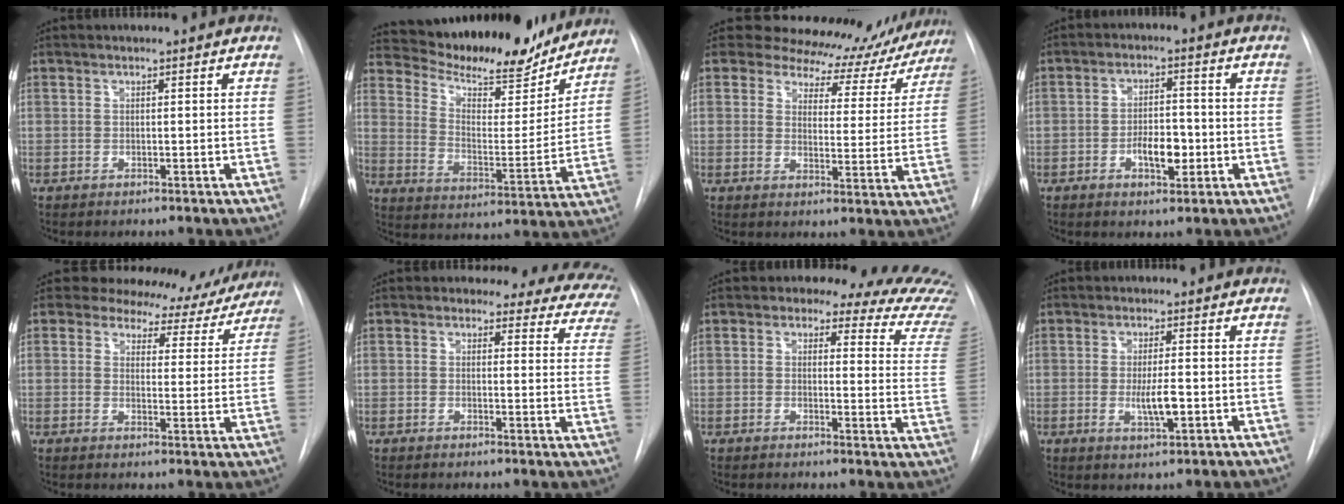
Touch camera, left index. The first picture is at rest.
{"total": 20.3, "force": [18.8, 4.2, 6.5], "torque": [-0.102, -0.021, 0.273]}
{"total": 15.1, "force": [13.7, 5.8, 2.6], "torque": [-0.006, -0.023, 0.145]}
{"total": 5.5, "force": [-1.8, 2.4, 4.6], "torque": [-0.074, 0.004, -0.026]}
{"total": 11.4, "force": [10.6, 4.2, 0.7], "torque": [0.018, -0.015, 0.106]}
{"total": 15.1, "force": [13.6, 5.8, 3.2], "torque": [-0.003, -0.054, 0.113]}
{"total": 14.6, "force": [12.5, 4.4, 5.9], "torque": [-0.036, -0.048, 0.102]}
{"total": 4.3, "force": [-0.8, 0.9, 4.1], "torque": [-0.076, -0.007, -0.011]}